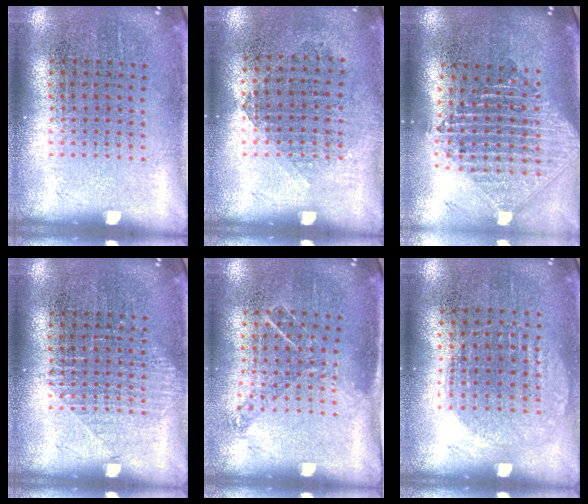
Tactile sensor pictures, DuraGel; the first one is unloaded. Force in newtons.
{"total": 0.9, "press": 0.8, "slide": 0.4}
{"total": 2.4, "press": 1.9, "slide": 1.5}
{"total": 1.0, "press": 1.0, "slide": 0.2}
{"total": 0.8, "press": 0.8, "slide": 0.2}
{"total": 1.0, "press": 0.9, "slide": 0.4}